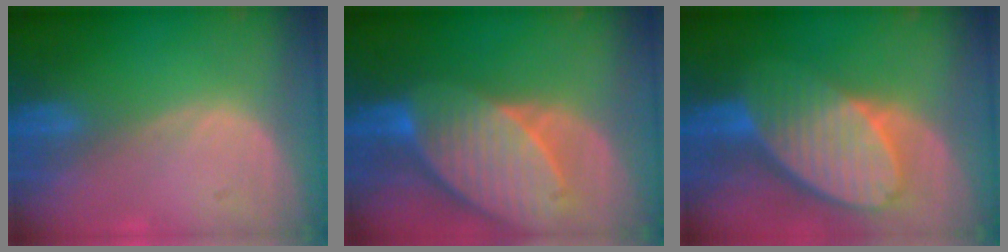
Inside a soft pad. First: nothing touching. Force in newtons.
{"total": 10.7, "press": 9.4, "slide": 5.0}
{"total": 10.3, "press": 9.0, "slide": 5.0}